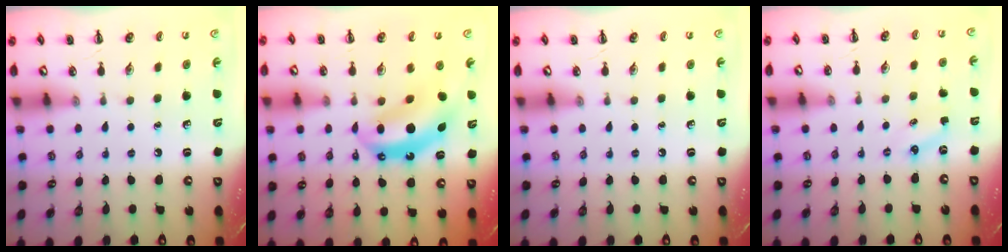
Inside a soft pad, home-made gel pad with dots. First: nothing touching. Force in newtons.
{"total": 9.4, "press": 9.2, "slide": 1.8}
{"total": 0.0}
{"total": 2.9, "press": 2.7, "slide": 0.8}